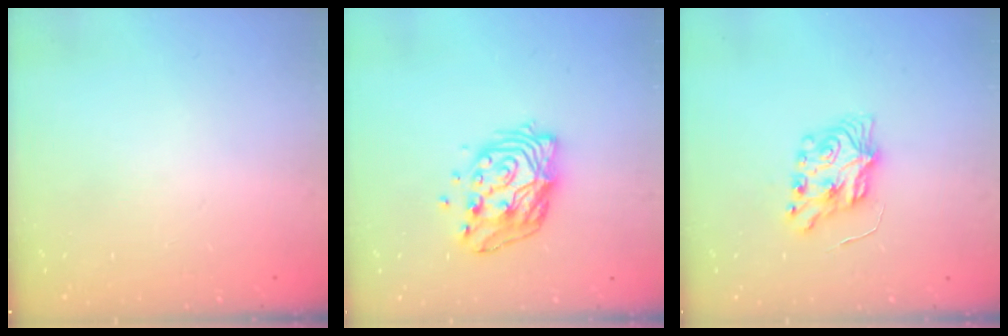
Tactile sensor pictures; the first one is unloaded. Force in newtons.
{"total": 14.0, "press": 13.9, "slide": 1.7}
{"total": 7.3, "press": 7.3, "slide": 0.2}